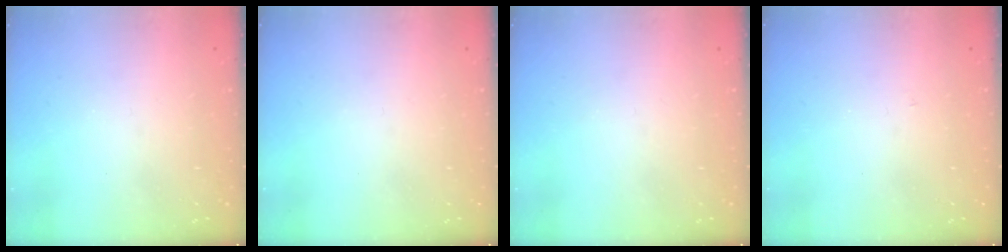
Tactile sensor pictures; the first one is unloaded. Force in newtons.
{"total": 0.0}
{"total": 0.0}
{"total": 2.7, "press": 2.7, "slide": 0.3}